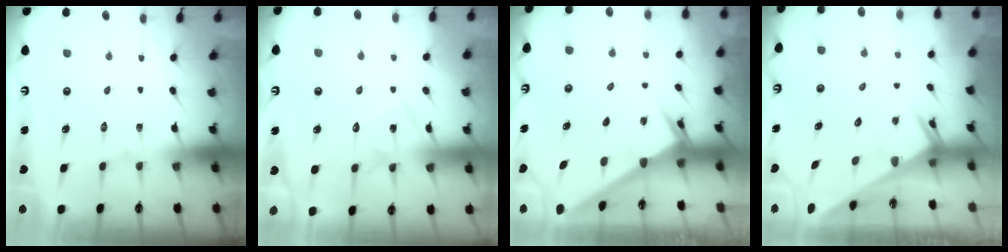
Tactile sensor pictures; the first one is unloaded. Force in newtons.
{"total": 10.2, "press": 10.2, "slide": 0.7}
{"total": 2.1, "press": 2.1, "slide": 0.3}
{"total": 2.6, "press": 2.6, "slide": 0.1}